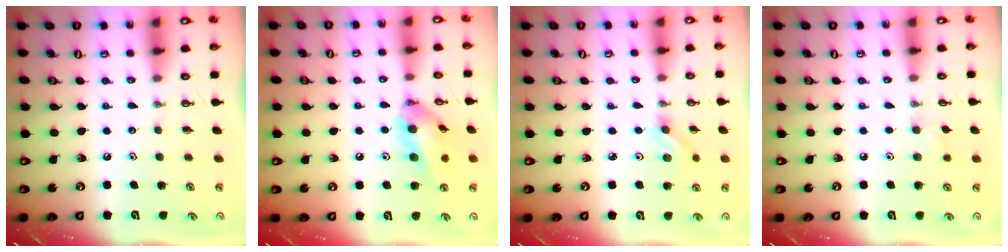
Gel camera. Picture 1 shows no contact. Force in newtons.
{"total": 13.4, "press": 13.1, "slide": 2.6}
{"total": 4.5, "press": 4.1, "slide": 2.0}
{"total": 5.3, "press": 5.2, "slide": 0.9}